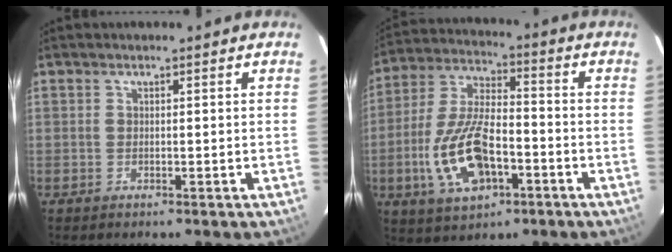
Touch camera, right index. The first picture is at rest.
{"total": 15.9, "force": [-5.3, 7.3, 13.1], "torque": [-0.282, -0.001, -0.092]}